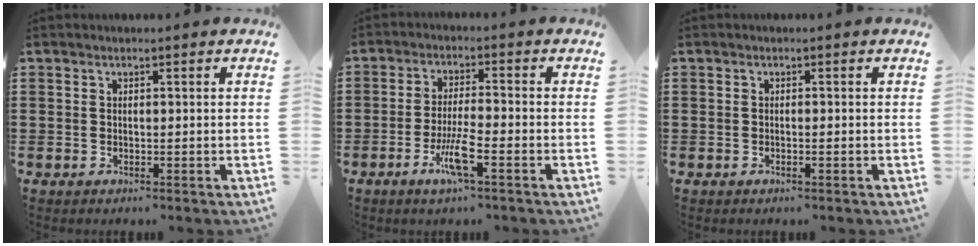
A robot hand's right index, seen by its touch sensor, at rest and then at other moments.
{"total": 5.9, "force": [-2.9, 0.5, 5.1], "torque": [-0.109, -0.013, -0.057]}
{"total": 0.5, "force": [-0.3, 0.0, 0.5], "torque": [-0.008, -0.002, -0.005]}